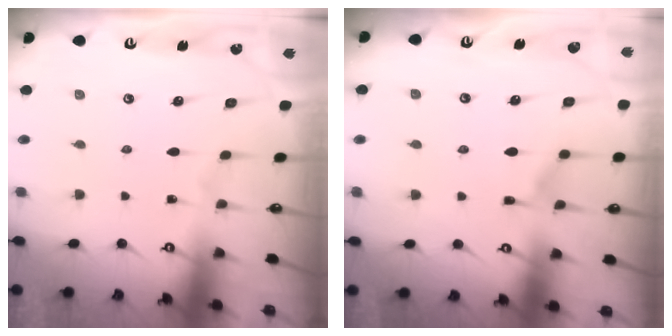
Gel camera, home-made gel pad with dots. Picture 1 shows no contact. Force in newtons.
{"total": 6.0, "press": 5.9, "slide": 0.7}